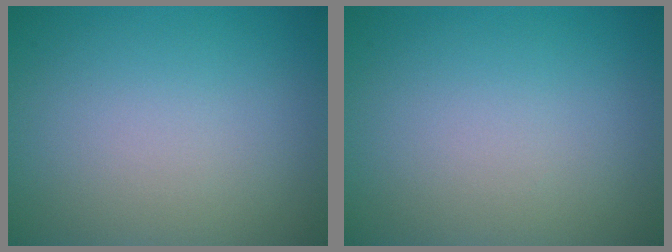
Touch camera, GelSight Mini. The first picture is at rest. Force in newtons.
{"total": 0.0}